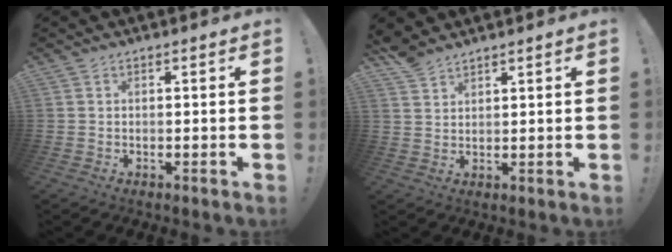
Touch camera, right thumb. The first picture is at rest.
{"total": 4.4, "force": [3.9, 1.5, 1.4], "torque": [-0.026, -0.022, 0.075]}